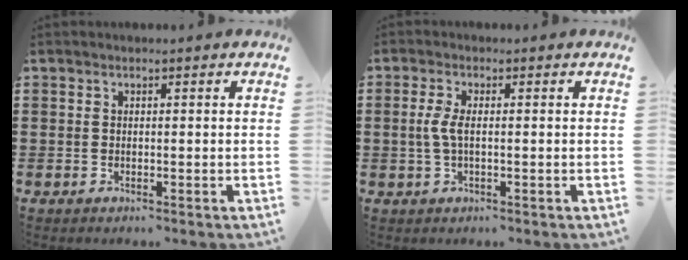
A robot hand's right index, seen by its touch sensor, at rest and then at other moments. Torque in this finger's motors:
{"motor_torque": [0.59, 0.07, 0.39, 0.11]}